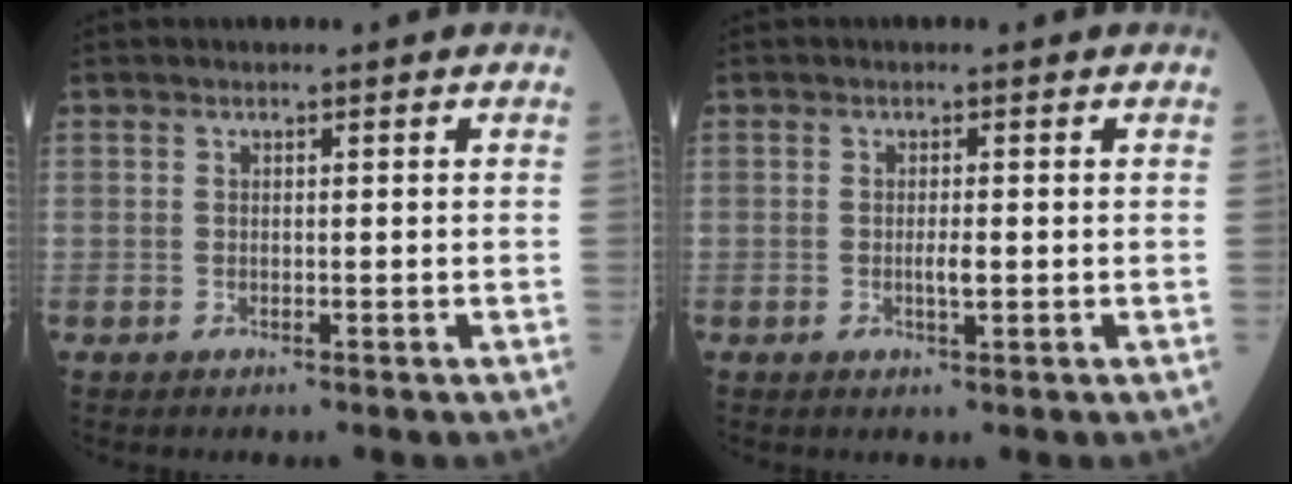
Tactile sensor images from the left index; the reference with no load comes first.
{"total": 1.6, "force": [-0.2, 0.2, 1.6], "torque": [-0.031, -0.001, -0.001]}